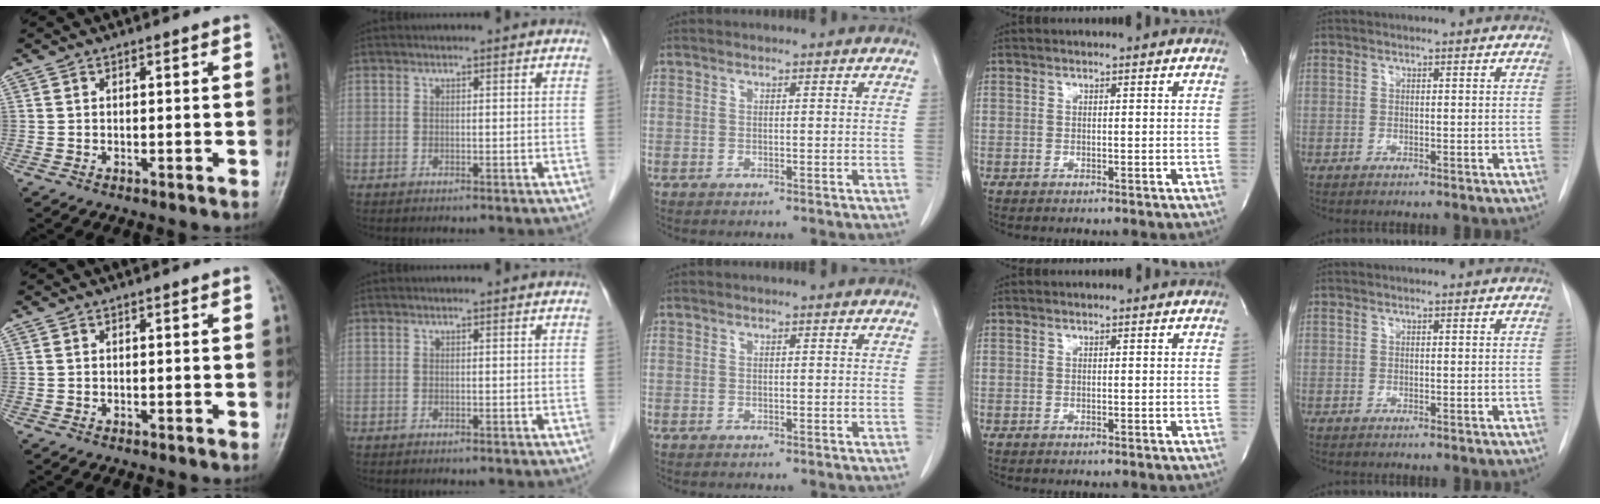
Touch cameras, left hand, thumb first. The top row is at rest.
{}